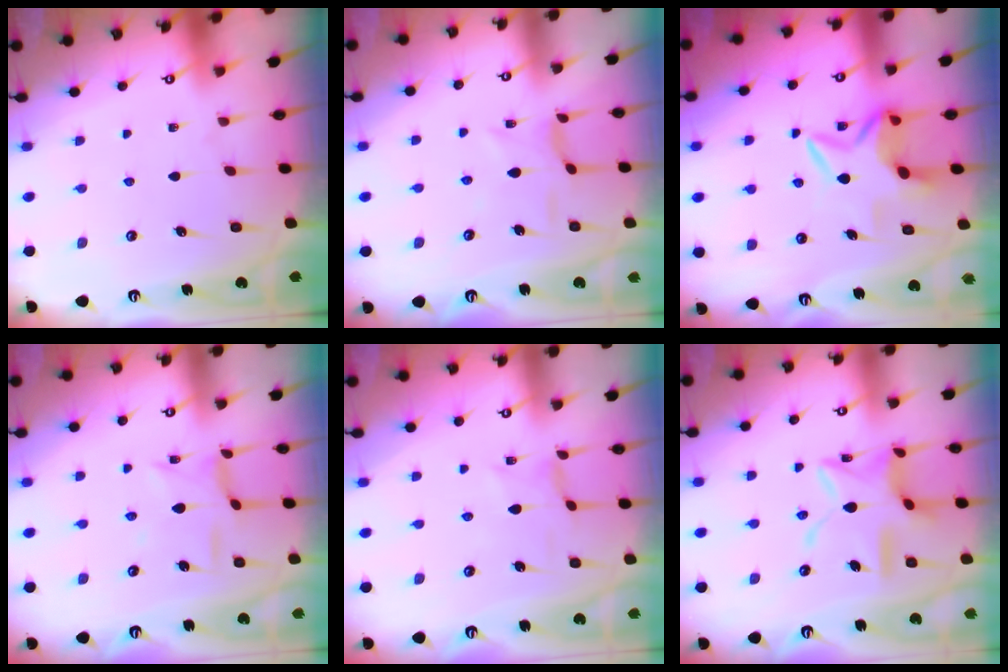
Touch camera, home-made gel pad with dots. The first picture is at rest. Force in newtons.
{"total": 2.3, "press": 2.3, "slide": 0.5}
{"total": 6.9, "press": 6.9, "slide": 0.6}
{"total": 3.6, "press": 3.5, "slide": 0.5}
{"total": 0.0}
{"total": 13.4, "press": 13.3, "slide": 1.2}